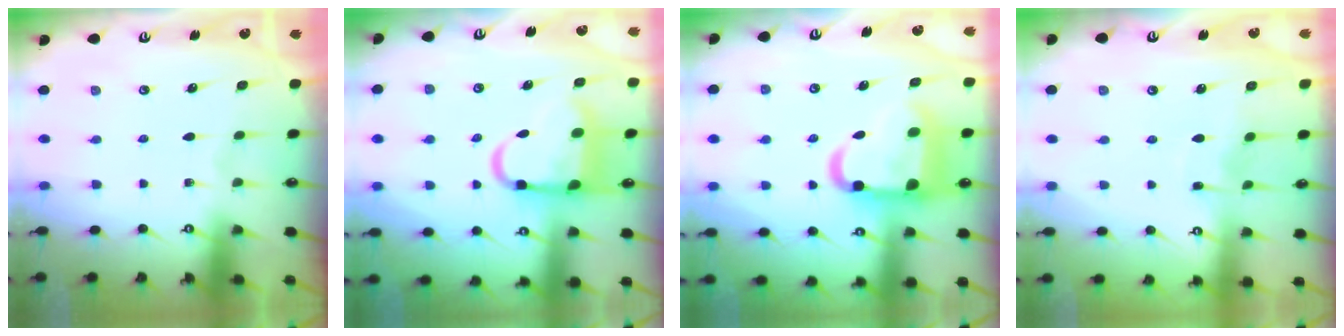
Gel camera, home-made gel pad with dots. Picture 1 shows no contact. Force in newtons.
{"total": 11.6, "press": 11.5, "slide": 1.4}
{"total": 15.1, "press": 15.0, "slide": 1.9}
{"total": 2.9, "press": 2.9, "slide": 0.2}